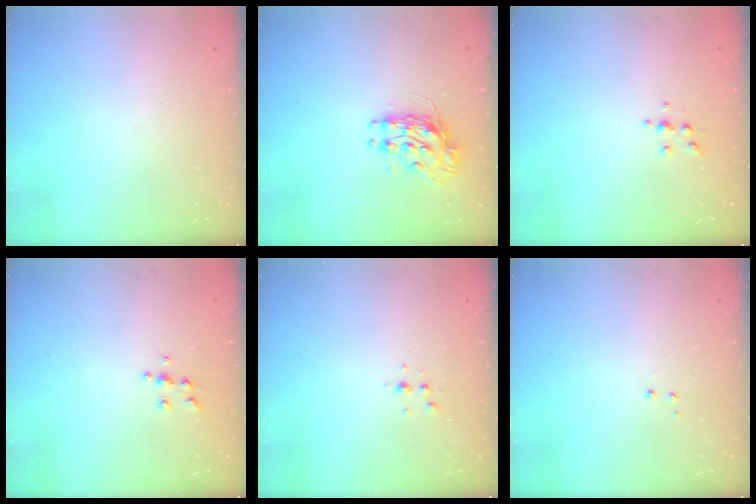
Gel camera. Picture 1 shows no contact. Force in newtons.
{"total": 9.3, "press": 9.2, "slide": 0.6}
{"total": 5.3, "press": 5.3, "slide": 0.5}
{"total": 5.5, "press": 5.4, "slide": 0.6}
{"total": 3.6, "press": 3.1, "slide": 1.7}
{"total": 2.9, "press": 2.8, "slide": 0.6}